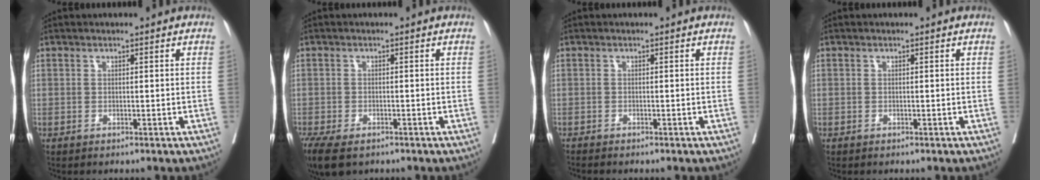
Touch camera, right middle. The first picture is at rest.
{"total": 8.4, "force": [-5.7, 3.9, 4.8], "torque": [-0.101, -0.015, -0.089]}
{"total": 1.1, "force": [-1.1, -0.1, 0.4], "torque": [-0.007, -0.001, -0.020]}
{"total": 0.7, "force": [-0.2, 0.7, -0.1], "torque": [0.008, 0.008, -0.008]}